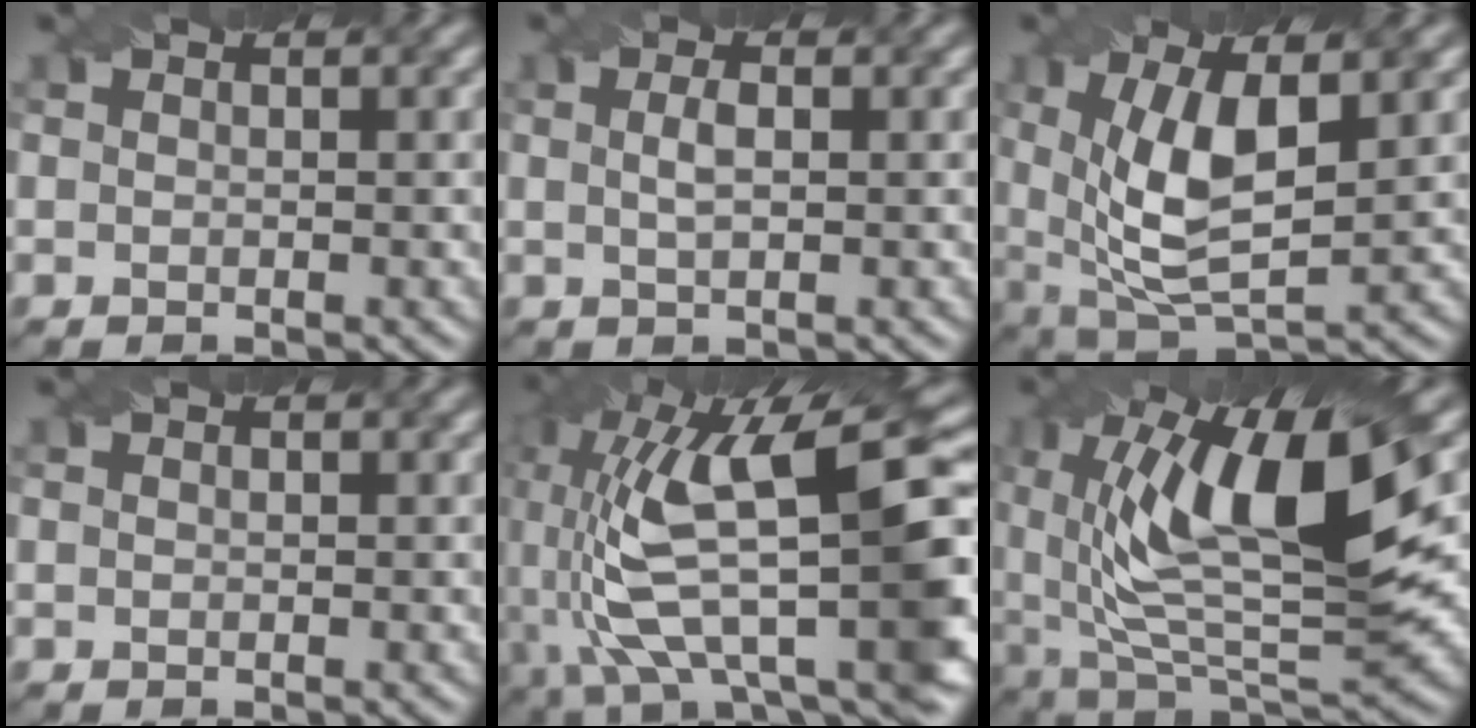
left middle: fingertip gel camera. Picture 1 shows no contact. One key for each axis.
{"total": 1.6, "fx": 0.2, "fy": 0.5, "fz": 1.5, "tx": -0.032, "ty": 0.003, "tz": 0.004}
{"total": 8.6, "fx": 1.3, "fy": 3.6, "fz": 7.7, "tx": -0.156, "ty": -0.005, "tz": 0.023}
{"total": 0.0}
{"total": 14.9, "fx": 0.4, "fy": 6.2, "fz": 13.6, "tx": -0.257, "ty": 0.018, "tz": 0.007}
{"total": 12.9, "fx": 2.9, "fy": 4.1, "fz": 11.9, "tx": -0.200, "ty": 0.000, "tz": 0.049}